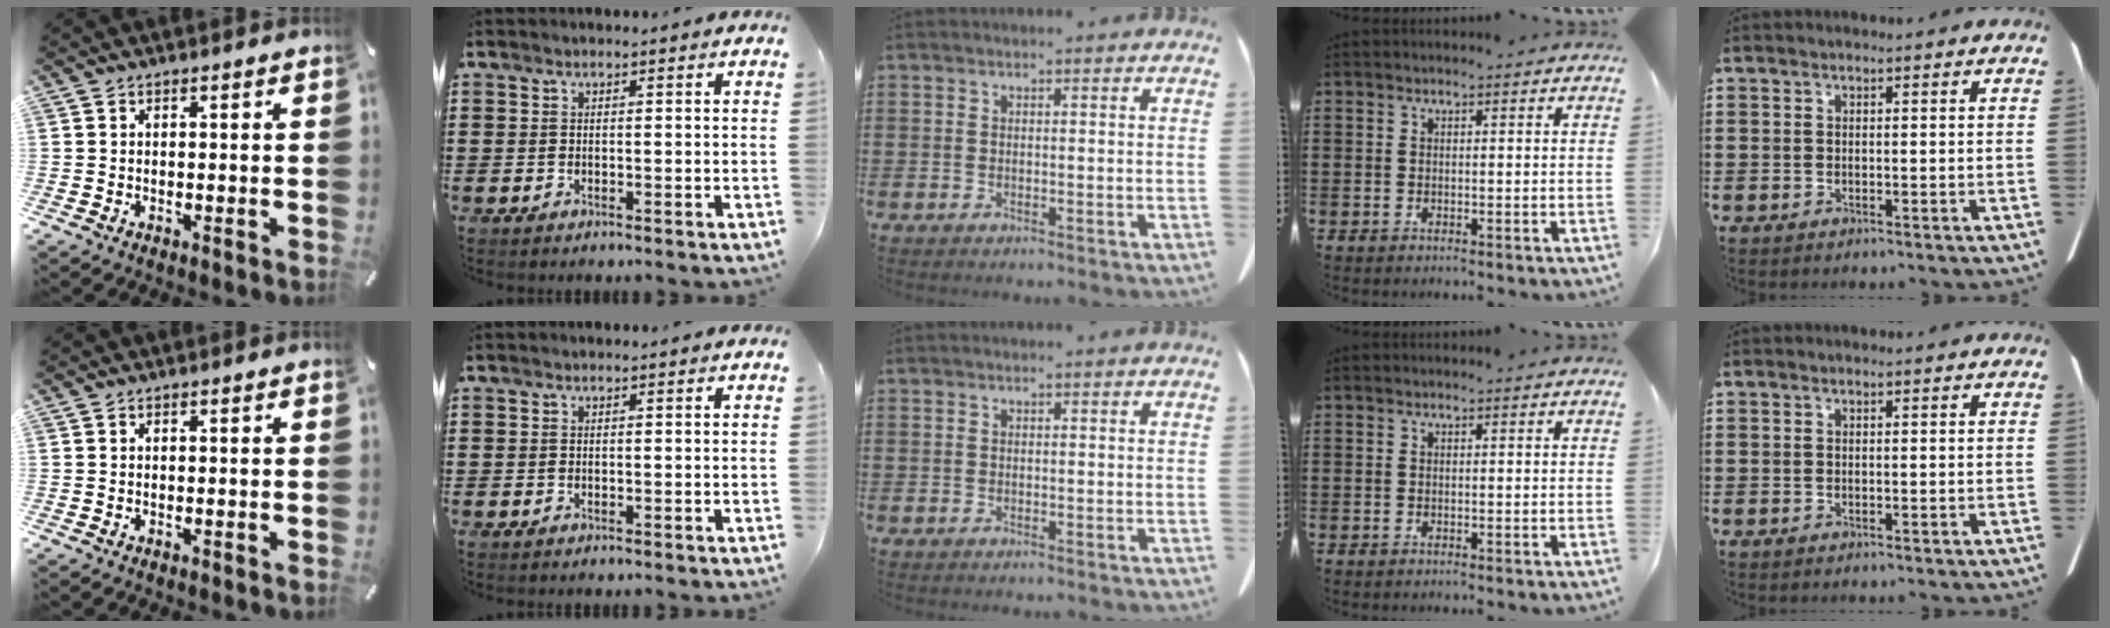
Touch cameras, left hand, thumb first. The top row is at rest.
{}